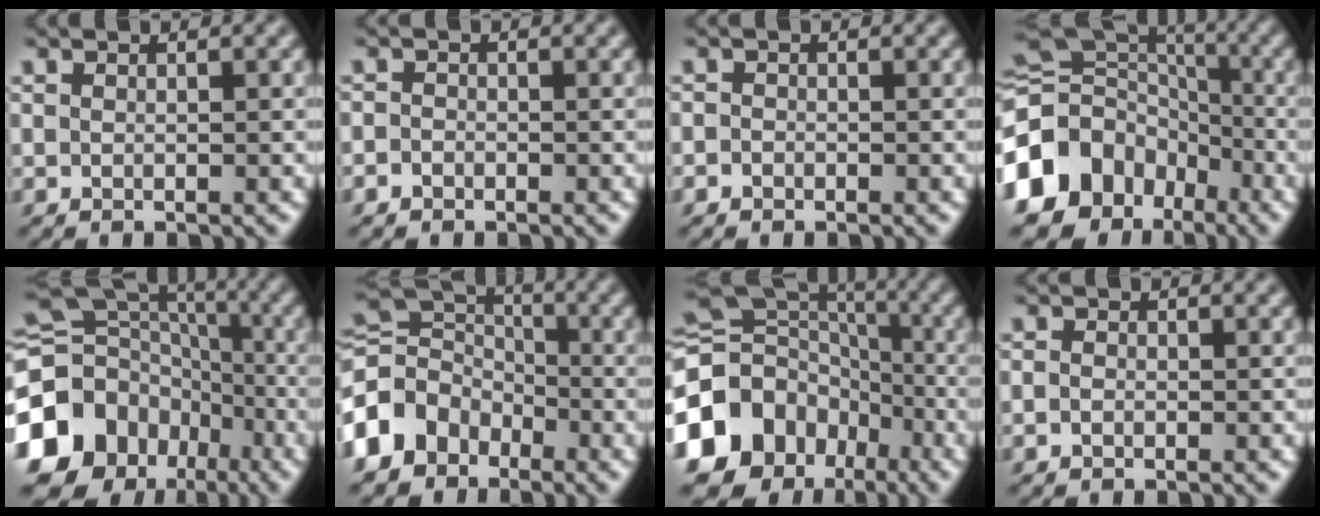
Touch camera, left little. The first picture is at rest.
{"total": 1.4, "force": [-0.5, 1.3, 0.2], "torque": [0.018, 0.011, -0.031]}
{"total": 1.1, "force": [-0.3, 1.0, 0.2], "torque": [0.016, 0.008, -0.023]}
{"total": 14.7, "force": [-7.2, 11.4, 6.0], "torque": [-0.148, 0.004, -0.135]}
{"total": 19.3, "force": [-7.6, 16.0, 7.5], "torque": [-0.189, -0.010, -0.140]}
{"total": 9.1, "force": [-4.6, 7.0, 3.6], "torque": [-0.095, 0.012, -0.106]}
{"total": 16.9, "force": [-7.7, 13.4, 6.7], "torque": [-0.165, -0.010, -0.142]}
{"total": 1.3, "force": [0.0, 1.1, 0.6], "torque": [0.005, 0.010, -0.018]}